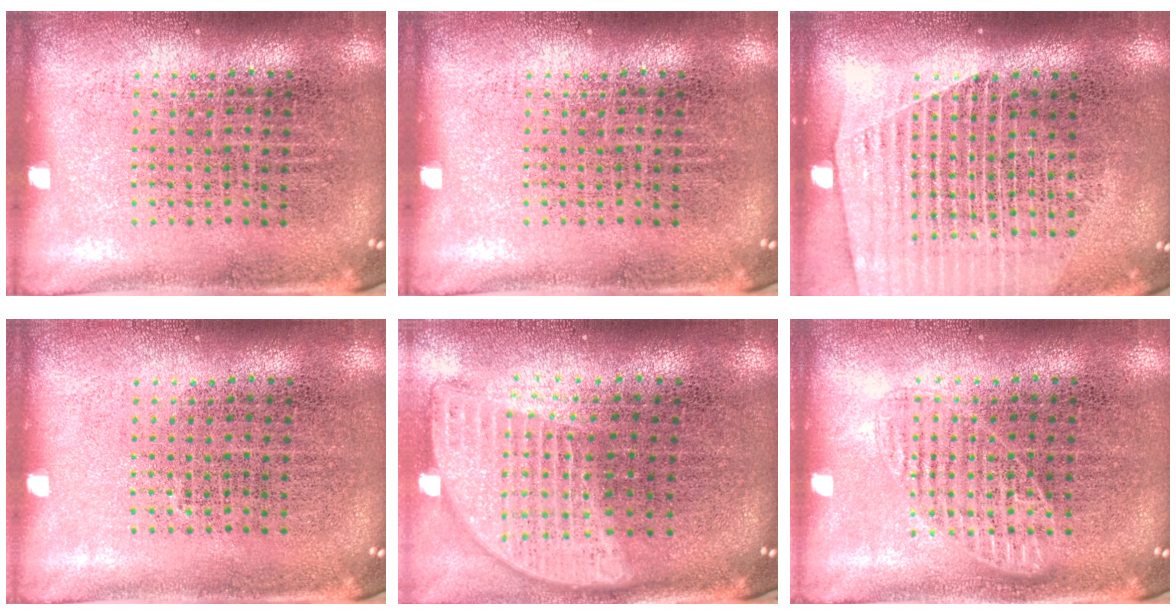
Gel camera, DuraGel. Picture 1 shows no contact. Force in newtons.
{"total": 0.0}
{"total": 1.7, "press": 1.6, "slide": 0.6}
{"total": 0.0}
{"total": 1.9, "press": 1.6, "slide": 1.1}
{"total": 1.6, "press": 1.6, "slide": 0.3}